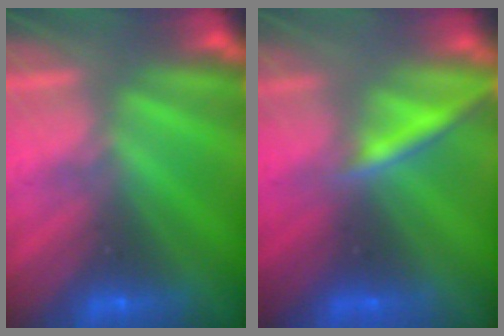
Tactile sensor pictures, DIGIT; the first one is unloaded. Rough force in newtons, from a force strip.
{"total": 2.2}